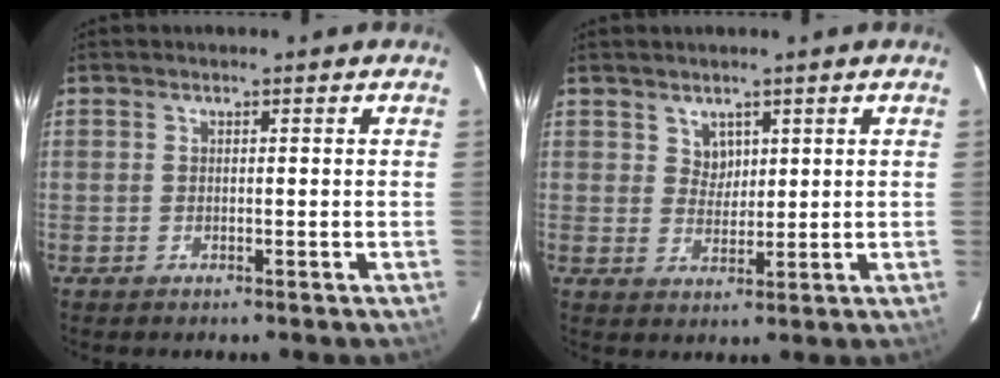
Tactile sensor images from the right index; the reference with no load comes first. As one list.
[{"total": 2.9, "force": [1.7, 2.3, 0.5], "torque": [-0.001, 0.004, 0.033]}]